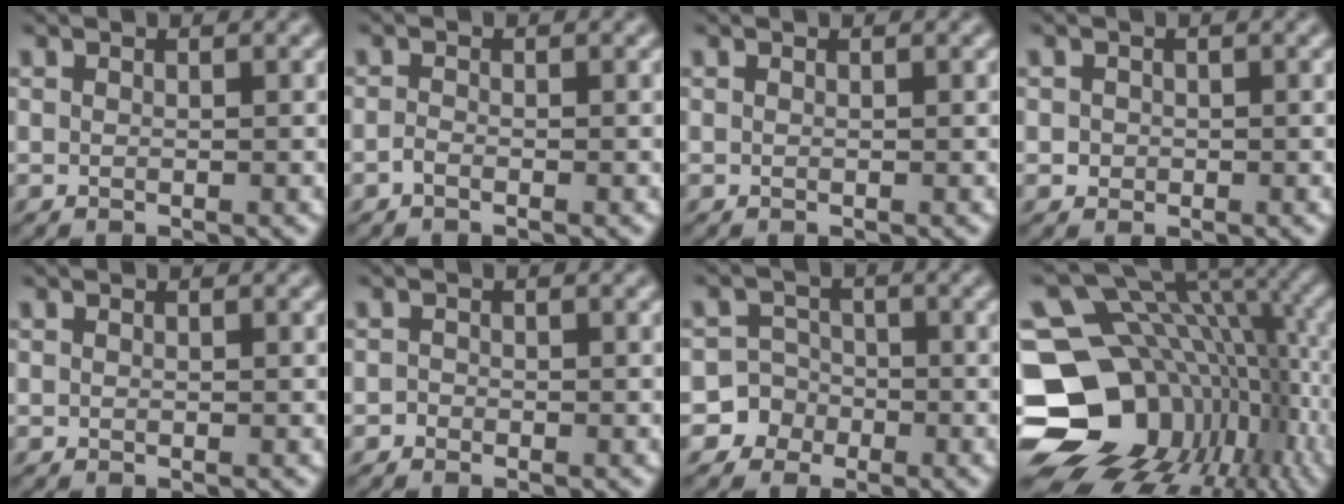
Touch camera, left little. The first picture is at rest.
{"total": 0.9, "force": [-0.6, 0.3, 0.5], "torque": [-0.013, 0.002, -0.014]}
{"total": 0.0}
{"total": 0.9, "force": [-0.1, 0.8, 0.1], "torque": [0.004, -0.003, 0.000]}
{"total": 0.0}
{"total": 0.7, "force": [-0.5, 0.5, 0.0], "torque": [0.002, -0.002, -0.012]}
{"total": 5.2, "force": [-2.3, 4.6, -0.1], "torque": [0.031, 0.003, -0.057]}
{"total": 19.1, "force": [-4.7, 14.6, 11.3], "torque": [-0.215, -0.010, -0.050]}